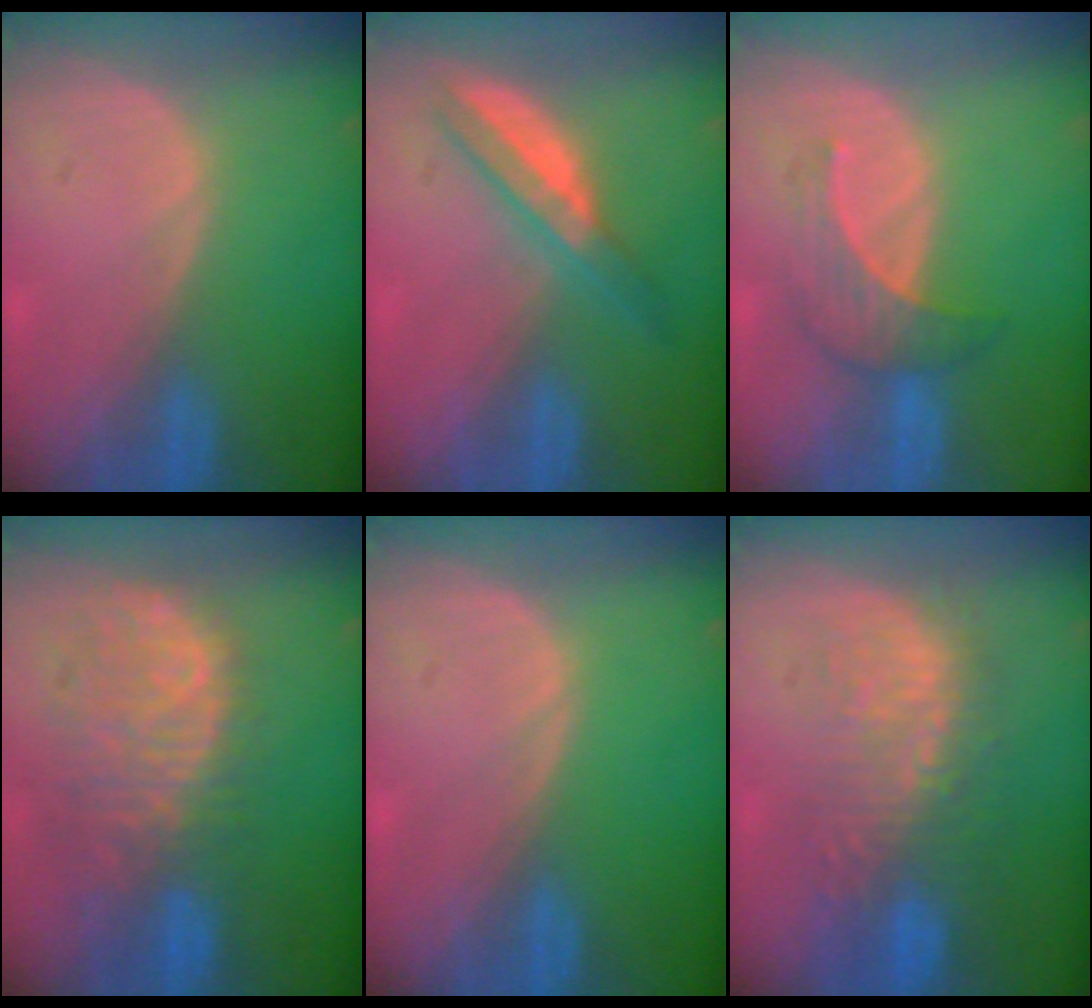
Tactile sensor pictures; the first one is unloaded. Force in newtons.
{"total": 4.8, "press": 4.7, "slide": 1.0}
{"total": 4.5, "press": 4.5, "slide": 0.4}
{"total": 11.1, "press": 9.6, "slide": 5.5}
{"total": 0.0}
{"total": 10.1, "press": 9.0, "slide": 4.5}